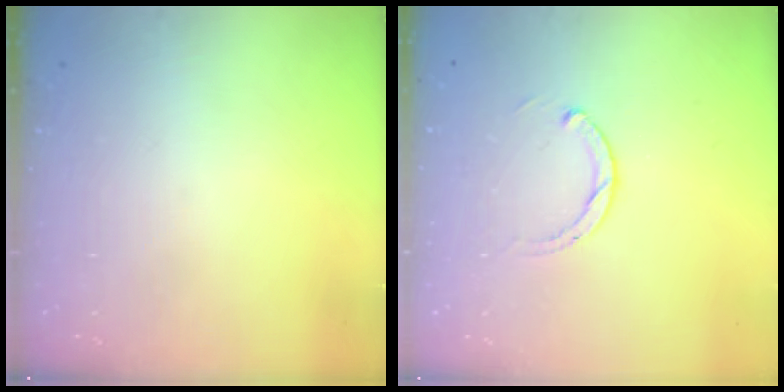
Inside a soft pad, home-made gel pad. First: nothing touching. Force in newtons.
{"total": 2.5, "press": 2.5, "slide": 0.3}